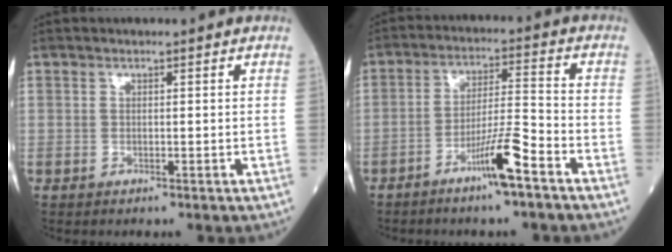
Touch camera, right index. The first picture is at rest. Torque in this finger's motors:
{"motor_torque": [2.07, -0.07, 1.05, 0.21]}